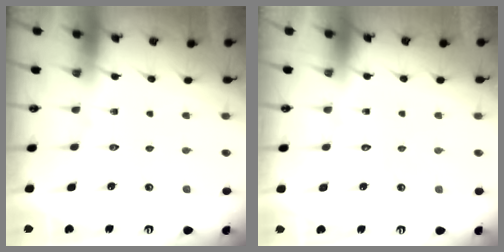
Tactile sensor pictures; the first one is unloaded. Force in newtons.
{"total": 1.7, "press": 1.7, "slide": 0.1}